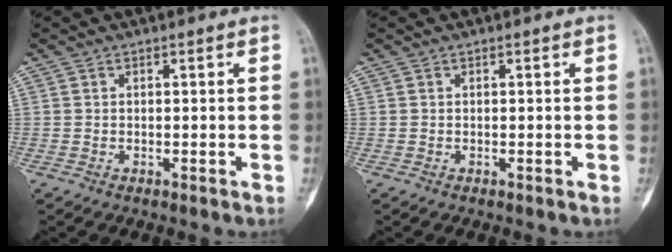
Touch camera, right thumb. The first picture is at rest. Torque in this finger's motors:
{"motor_torque": [0.00, -0.01, 0.01, 0.00, 0.00]}